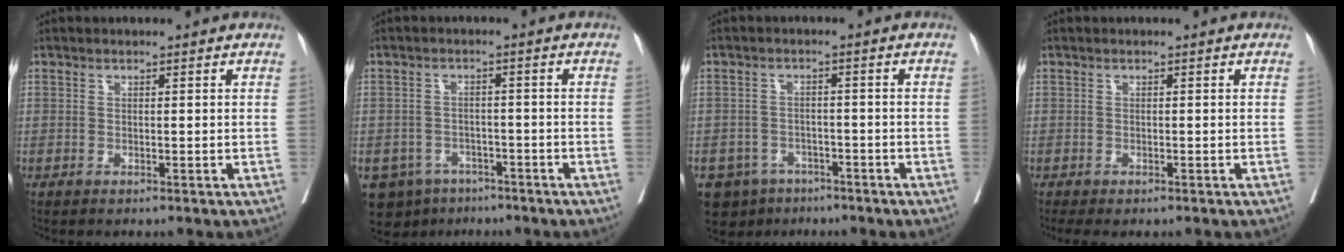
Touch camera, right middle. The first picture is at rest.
{"total": 7.5, "force": [-4.9, 5.3, 1.8], "torque": [-0.034, 0.003, -0.070]}
{"total": 6.8, "force": [-4.6, 4.9, 1.2], "torque": [-0.022, 0.005, -0.068]}
{"total": 2.1, "force": [-1.6, 0.8, 1.0], "torque": [-0.014, -0.006, -0.023]}